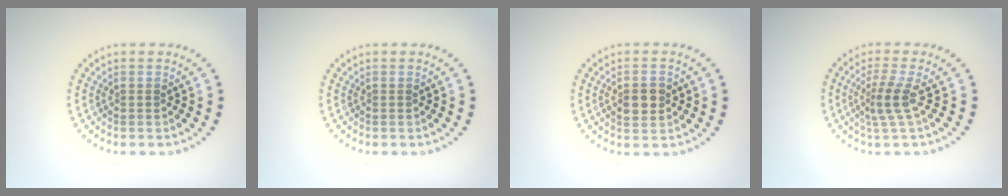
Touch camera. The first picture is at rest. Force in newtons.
{"total": 0.0}
{"total": 2.9, "press": 2.9, "slide": 0.1}
{"total": 2.5, "press": 1.8, "slide": 1.8}